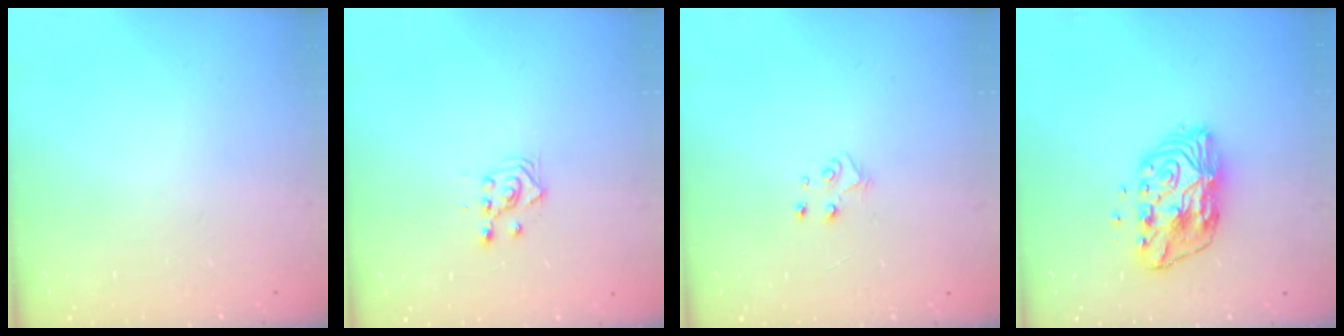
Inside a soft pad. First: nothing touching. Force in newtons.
{"total": 3.1, "press": 3.0, "slide": 0.9}
{"total": 4.0, "press": 4.0, "slide": 0.2}
{"total": 12.5, "press": 12.5, "slide": 1.0}